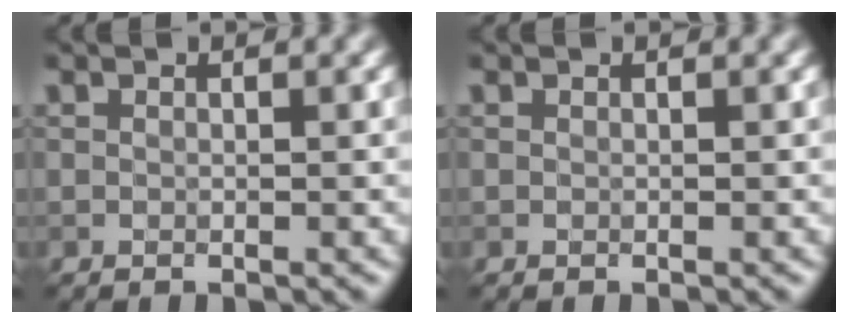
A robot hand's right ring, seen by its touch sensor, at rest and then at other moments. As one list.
[{"total": 0.0}]